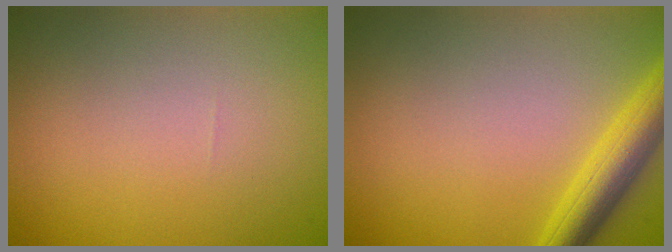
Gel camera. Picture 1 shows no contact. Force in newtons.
{"total": 4.5, "press": 4.5, "slide": 0.2}